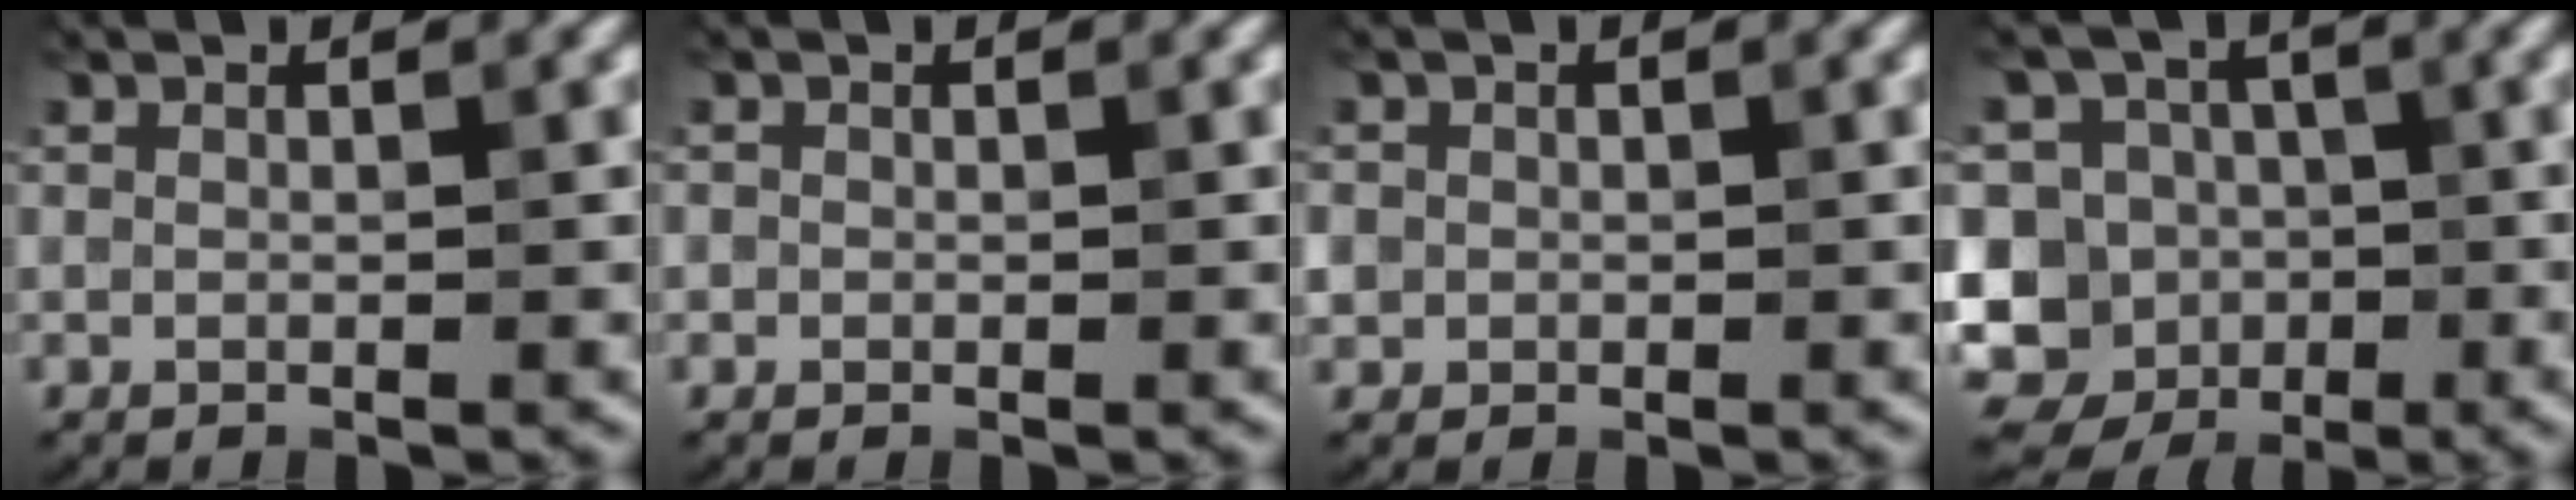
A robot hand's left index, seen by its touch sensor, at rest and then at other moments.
{"total": 0.6, "force": [0.0, 0.6, 0.0], "torque": [0.006, -0.004, -0.001]}
{"total": 1.6, "force": [0.0, 1.6, 0.2], "torque": [0.006, 0.001, 0.001]}
{"total": 13.6, "force": [-3.8, 12.3, 4.5], "torque": [-0.102, 0.022, -0.077]}